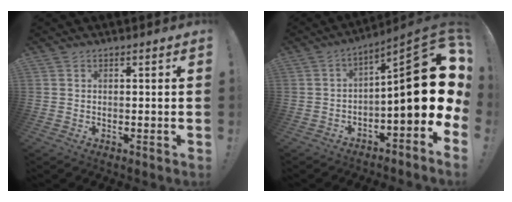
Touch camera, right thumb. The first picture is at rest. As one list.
[{"total": 18.6, "force": [-0.7, 5.5, 17.7], "torque": [-0.253, 0.001, -0.014]}]